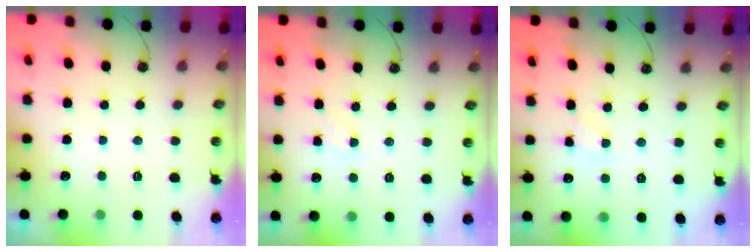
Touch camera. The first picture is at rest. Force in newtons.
{"total": 2.9, "press": 2.9, "slide": 0.5}
{"total": 1.4, "press": 1.4, "slide": 0.2}